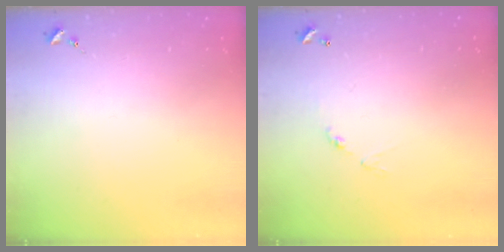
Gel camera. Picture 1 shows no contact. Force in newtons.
{"total": 5.5, "press": 5.5, "slide": 0.4}